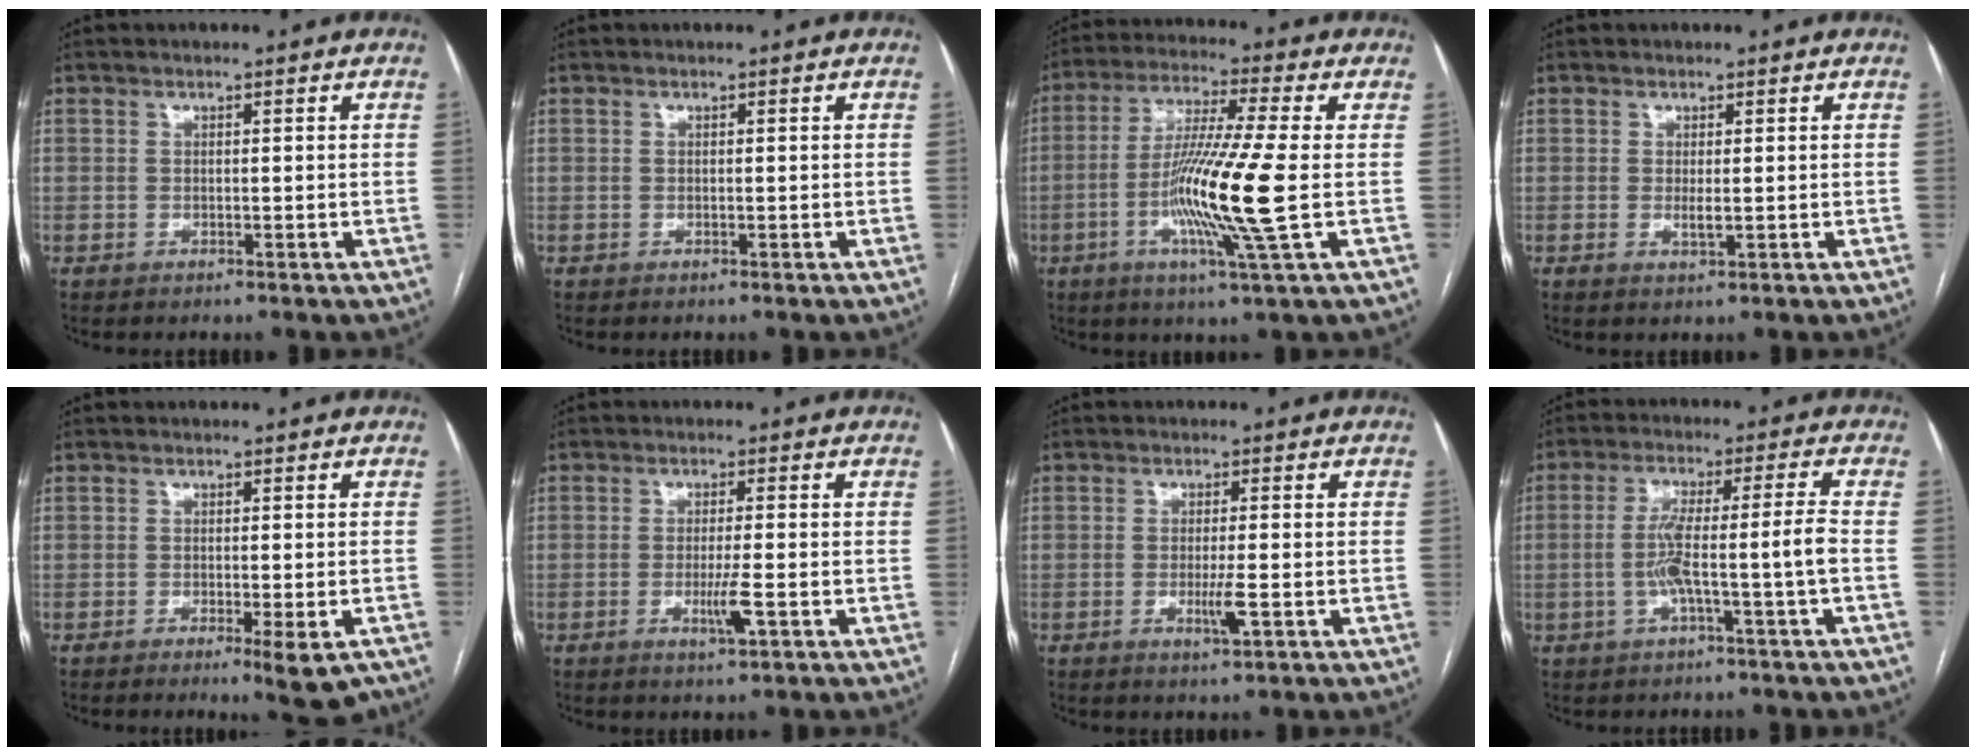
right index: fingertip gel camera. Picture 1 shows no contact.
{"total": 0.0}
{"total": 13.5, "force": [-2.5, -1.3, 13.2], "torque": [-0.259, -0.017, -0.055]}
{"total": 1.1, "force": [0.0, 0.4, 1.1], "torque": [-0.021, -0.003, 0.004]}
{"total": 5.1, "force": [-3.0, 0.8, 4.0], "torque": [-0.039, -0.010, -0.039]}
{"total": 3.7, "force": [-1.3, -0.1, 3.5], "torque": [-0.064, -0.008, -0.022]}
{"total": 3.2, "force": [-1.0, 0.0, 3.0], "torque": [-0.054, -0.007, -0.017]}
{"total": 7.3, "force": [-2.1, -1.1, 6.9], "torque": [-0.133, 0.020, -0.033]}